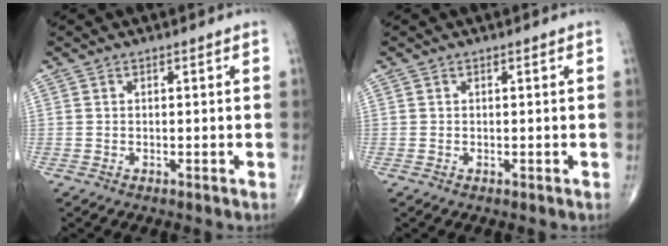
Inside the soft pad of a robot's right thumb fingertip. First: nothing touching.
{"total": 0.0}